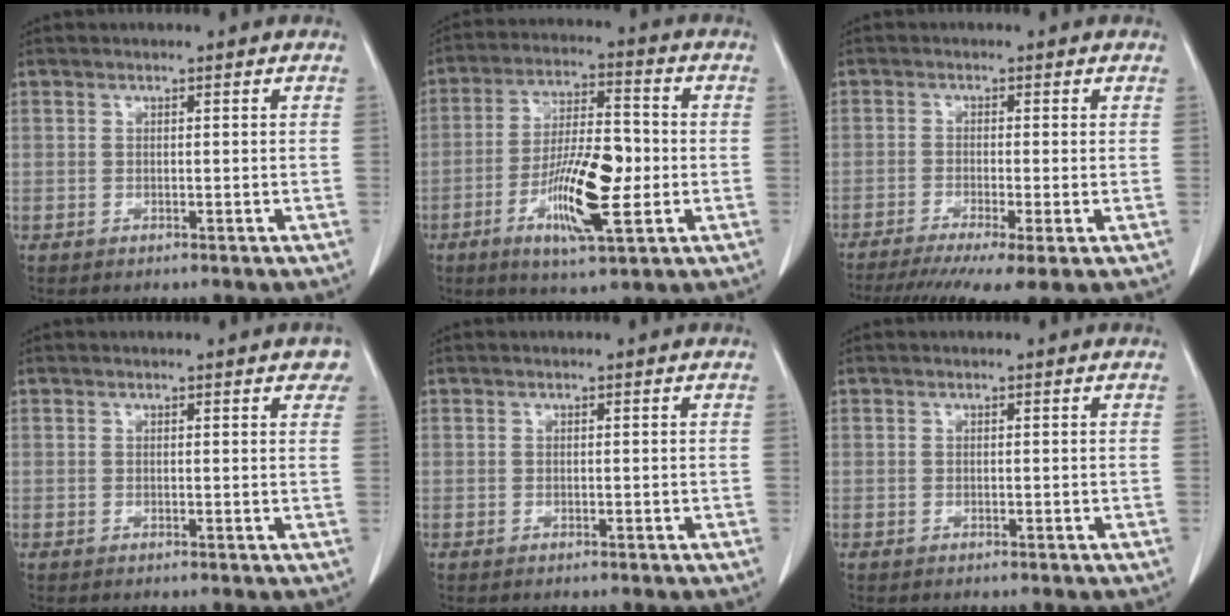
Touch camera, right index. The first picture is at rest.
{"total": 12.9, "force": [-3.3, 2.9, 12.1], "torque": [-0.224, -0.004, -0.055]}
{"total": 9.8, "force": [-6.6, 0.8, 7.2], "torque": [-0.111, -0.012, -0.106]}
{"total": 2.9, "force": [2.0, 0.8, 1.9], "torque": [-0.016, 0.000, 0.012]}
{"total": 0.0}
{"total": 0.0}